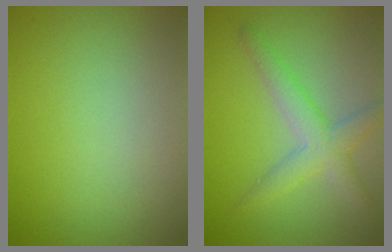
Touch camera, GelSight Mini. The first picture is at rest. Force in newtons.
{"total": 3.6, "press": 3.6, "slide": 0.3}